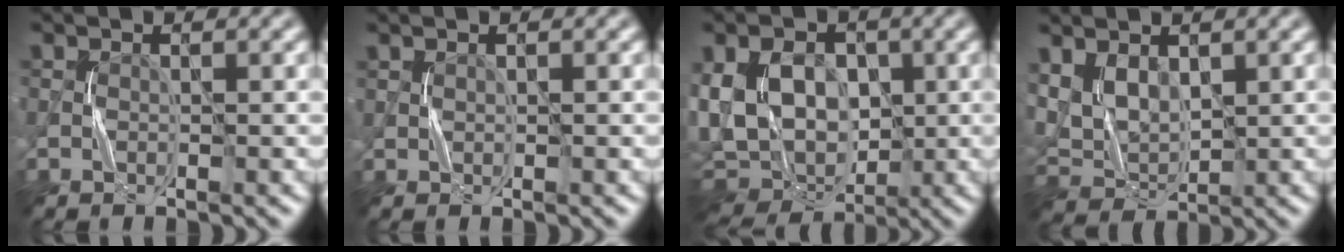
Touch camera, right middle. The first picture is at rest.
{"total": 0.7, "force": [0.3, -0.3, -0.5], "torque": [0.017, -0.001, 0.007]}
{"total": 10.5, "force": [0.5, 7.7, 7.1], "torque": [-0.137, -0.005, 0.006]}
{"total": 3.2, "force": [1.7, 2.0, 1.9], "torque": [-0.044, -0.004, 0.040]}